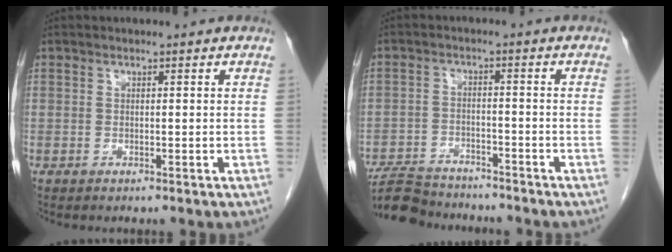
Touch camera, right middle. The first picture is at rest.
{"total": 9.0, "force": [-8.5, 2.2, 2.1], "torque": [-0.037, -0.002, -0.138]}